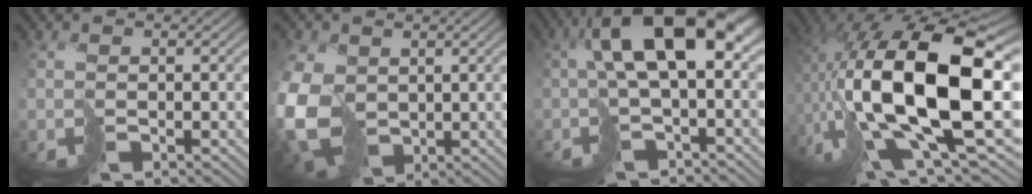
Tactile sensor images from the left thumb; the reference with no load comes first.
{"total": 11.9, "force": [-0.4, 9.1, 7.7], "torque": [-0.227, -0.033, 0.001]}
{"total": 11.0, "force": [0.7, 4.2, 10.1], "torque": [-0.186, 0.005, 0.014]}
{"total": 20.4, "force": [1.2, 9.6, 18.0], "torque": [-0.356, -0.012, 0.021]}